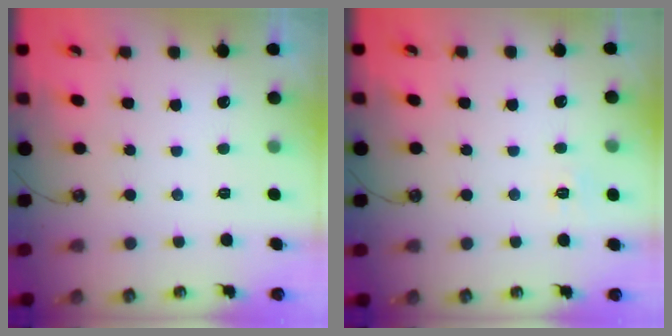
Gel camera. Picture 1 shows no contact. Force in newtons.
{"total": 5.0, "press": 4.9, "slide": 0.6}